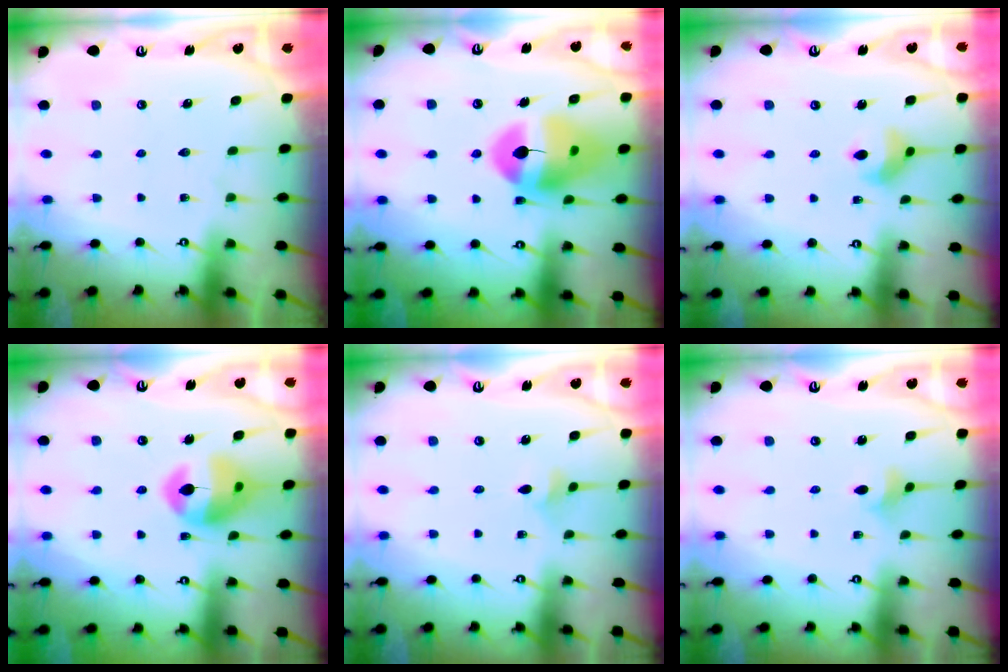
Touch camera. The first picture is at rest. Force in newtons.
{"total": 14.9, "press": 14.8, "slide": 1.4}
{"total": 7.1, "press": 7.1, "slide": 0.5}
{"total": 13.7, "press": 13.6, "slide": 1.9}
{"total": 2.7, "press": 2.6, "slide": 0.5}
{"total": 2.9, "press": 2.8, "slide": 0.6}